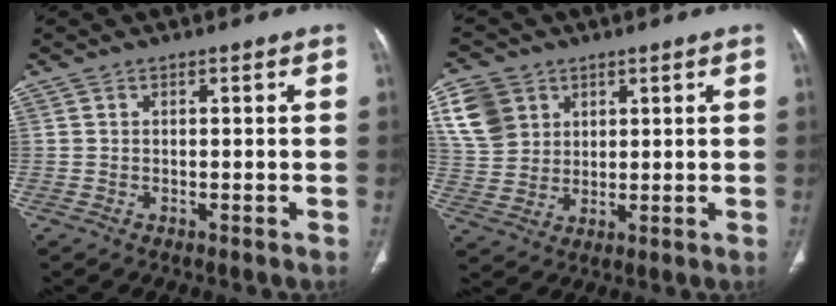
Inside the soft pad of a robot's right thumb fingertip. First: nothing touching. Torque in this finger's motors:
{"motor_torque": [-0.08, 0.79, -0.01, 0.08, 0.04]}